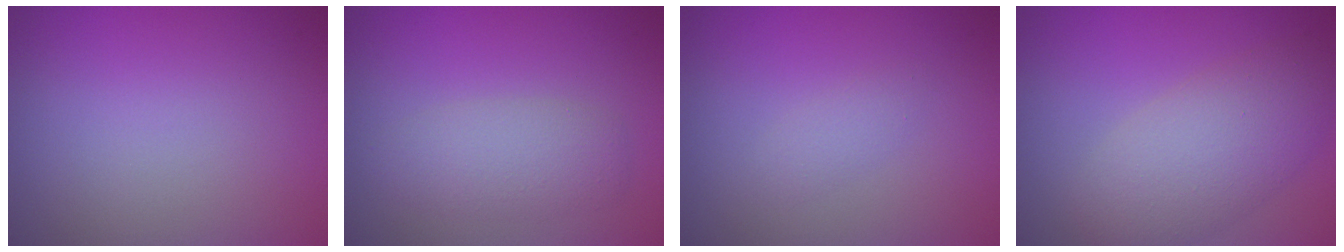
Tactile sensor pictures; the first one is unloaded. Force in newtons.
{"total": 3.0, "press": 3.0, "slide": 0.2}
{"total": 1.0, "press": 1.0, "slide": 0.1}
{"total": 5.6, "press": 5.6, "slide": 0.1}